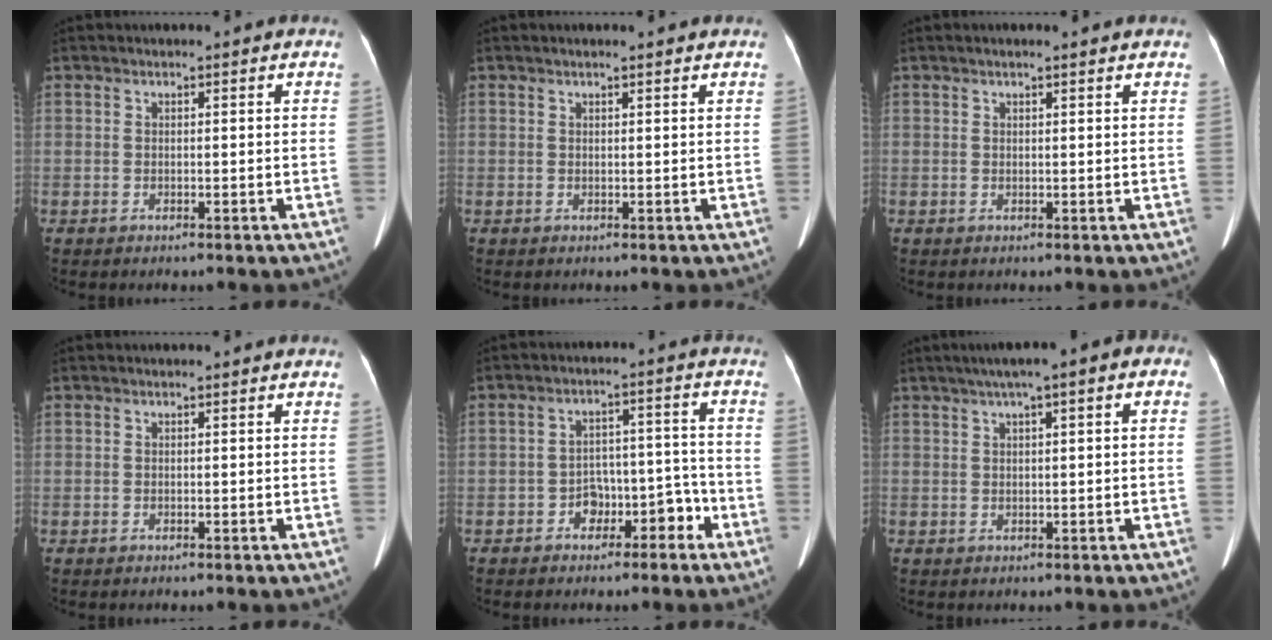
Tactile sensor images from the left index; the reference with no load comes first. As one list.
[{"total": 1.6, "force": [1.4, 0.3, 0.7], "torque": [-0.012, 0.021, 0.020]}, {"total": 1.9, "force": [1.5, 0.2, 1.0], "torque": [-0.015, 0.020, 0.021]}, {"total": 0.0}, {"total": 5.6, "force": [-3.3, 3.5, 2.8], "torque": [-0.032, 0.040, -0.048]}, {"total": 6.6, "force": [2.8, 1.4, 5.8], "torque": [-0.085, 0.037, 0.034]}]